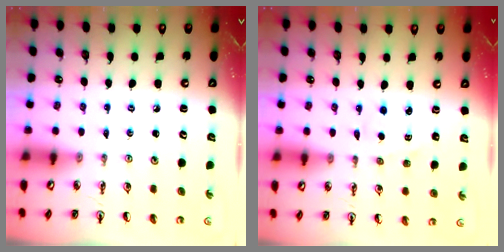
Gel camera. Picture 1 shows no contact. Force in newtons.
{"total": 1.2, "press": 1.2, "slide": 0.2}